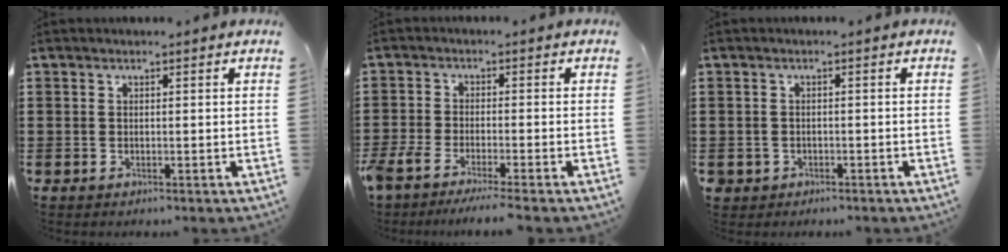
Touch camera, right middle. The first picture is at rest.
{"total": 3.5, "force": [-3.0, 0.2, 1.7], "torque": [-0.053, -0.011, -0.067]}
{"total": 1.2, "force": [-0.8, 0.8, 0.0], "torque": [-0.004, 0.002, -0.020]}